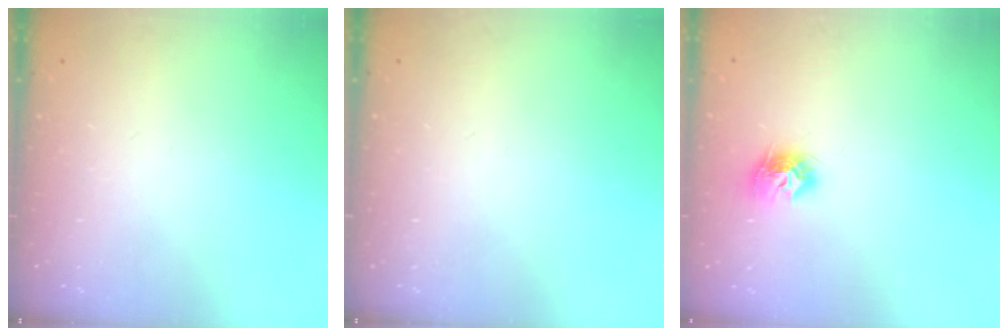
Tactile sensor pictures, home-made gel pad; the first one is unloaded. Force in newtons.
{"total": 0.0}
{"total": 8.7, "press": 8.7, "slide": 0.3}